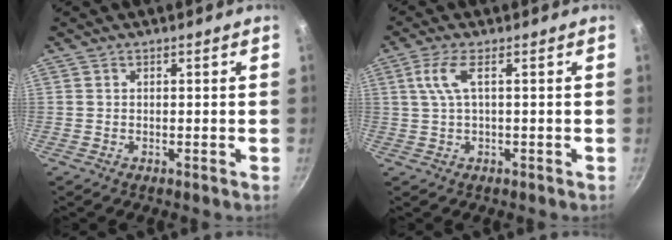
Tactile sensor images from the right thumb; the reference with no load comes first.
{"total": 4.3, "force": [0.6, 0.9, 4.1], "torque": [-0.100, 0.008, 0.019]}